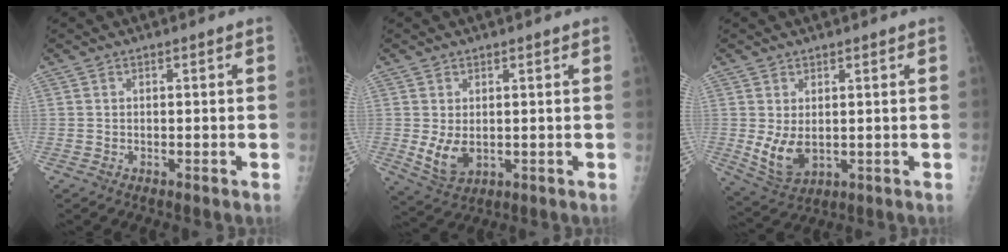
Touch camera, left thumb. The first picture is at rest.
{"total": 5.3, "force": [0.2, 3.7, 3.9], "torque": [-0.066, -0.016, 0.019]}
{"total": 6.3, "force": [0.5, 4.2, 4.7], "torque": [-0.083, -0.018, 0.028]}